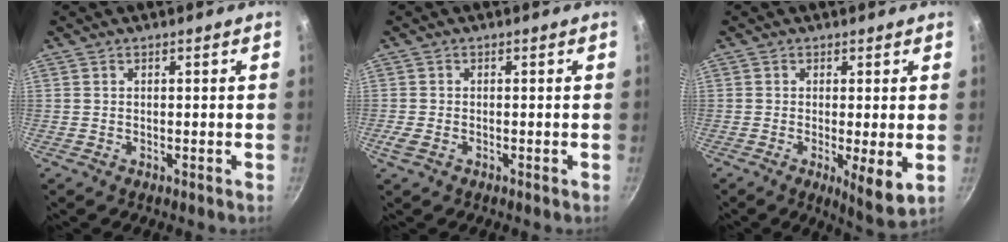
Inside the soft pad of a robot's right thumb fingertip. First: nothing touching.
{"total": 2.2, "force": [-0.9, 1.4, 1.4], "torque": [-0.032, -0.001, -0.019]}
{"total": 6.7, "force": [-0.9, 1.6, 6.4], "torque": [-0.090, -0.021, -0.010]}